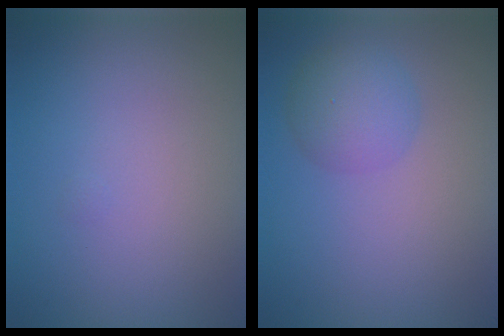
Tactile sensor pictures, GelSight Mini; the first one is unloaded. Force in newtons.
{"total": 3.3, "press": 3.3, "slide": 0.0}